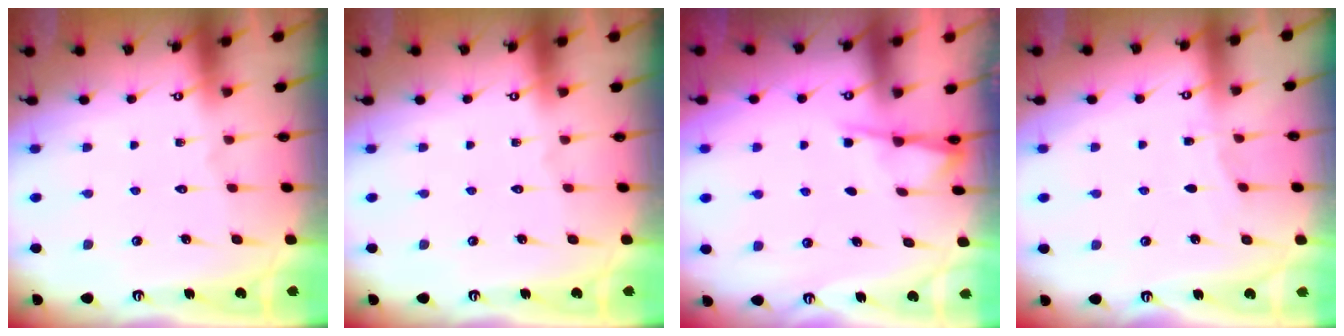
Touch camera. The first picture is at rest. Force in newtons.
{"total": 0.0}
{"total": 1.8, "press": 1.7, "slide": 0.4}
{"total": 2.7, "press": 2.7, "slide": 0.4}